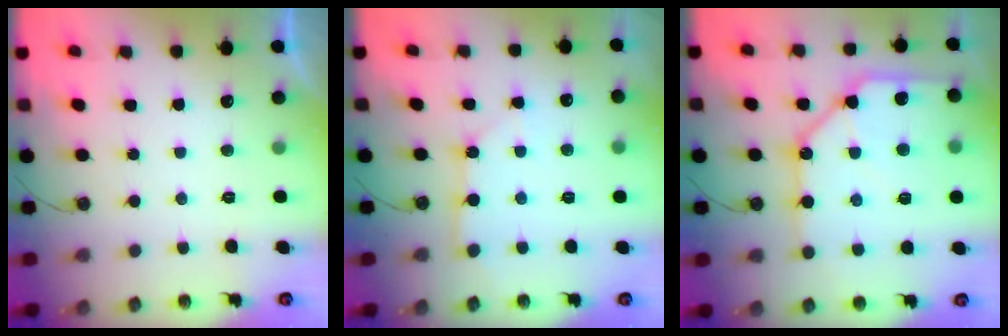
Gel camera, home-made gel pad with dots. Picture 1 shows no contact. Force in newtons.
{"total": 2.7, "press": 2.7, "slide": 0.3}
{"total": 18.0, "press": 17.9, "slide": 1.5}